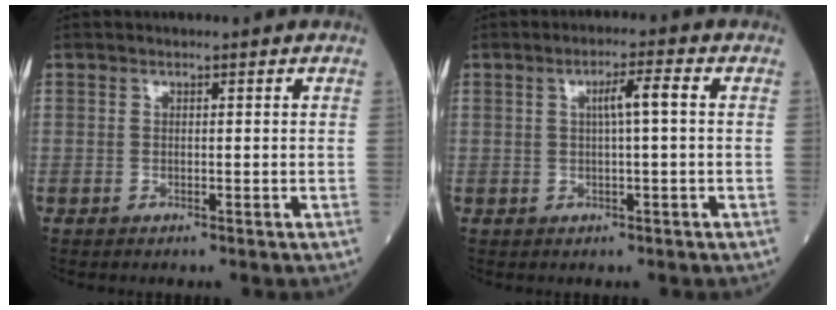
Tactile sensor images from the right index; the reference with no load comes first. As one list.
[{"total": 3.7, "force": [0.6, -0.1, 3.7], "torque": [-0.064, 0.007, 0.009]}]